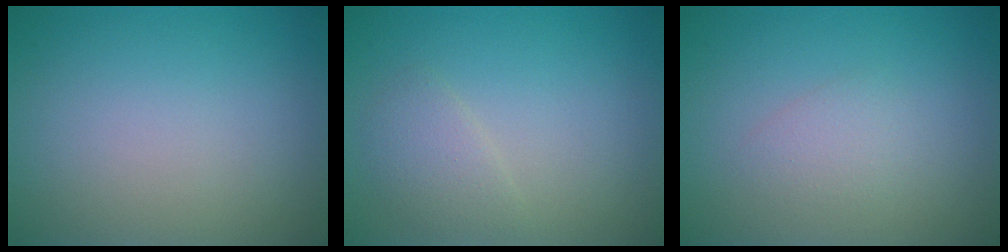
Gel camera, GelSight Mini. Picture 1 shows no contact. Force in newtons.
{"total": 1.8, "press": 1.8, "slide": 0.2}
{"total": 1.4, "press": 1.4, "slide": 0.0}